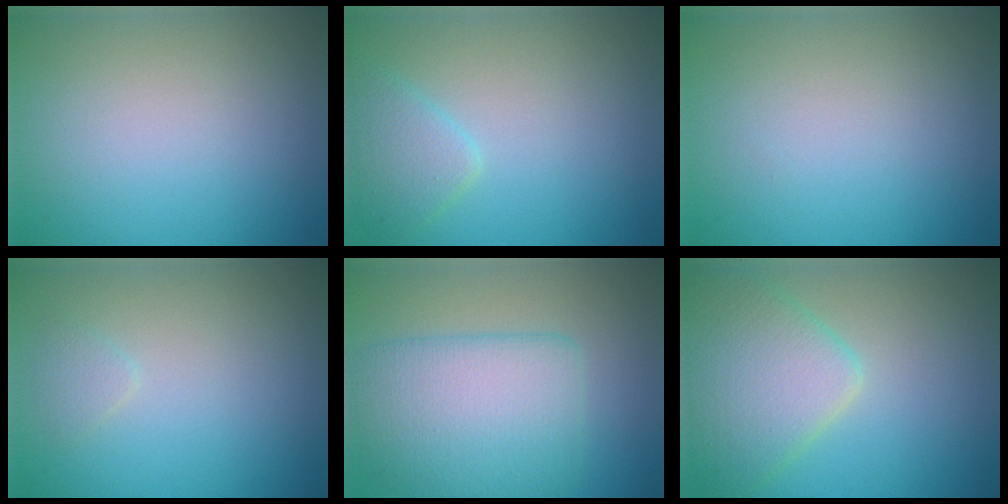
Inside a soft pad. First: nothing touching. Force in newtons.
{"total": 2.4, "press": 2.4, "slide": 0.1}
{"total": 0.0}
{"total": 0.9, "press": 0.9, "slide": 0.0}
{"total": 6.3, "press": 6.3, "slide": 0.1}
{"total": 5.7, "press": 5.7, "slide": 0.3}